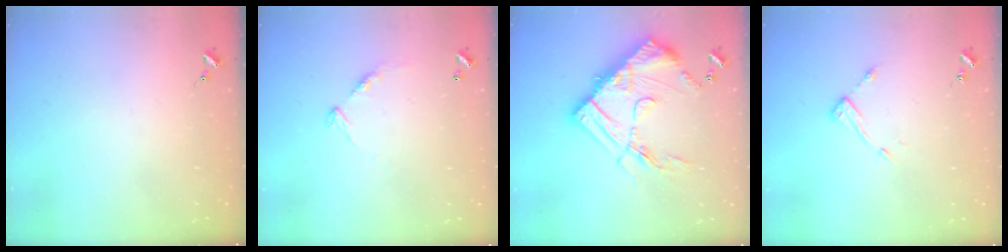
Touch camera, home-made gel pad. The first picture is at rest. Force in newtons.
{"total": 8.8, "press": 8.8, "slide": 0.7}
{"total": 21.5, "press": 21.4, "slide": 1.6}
{"total": 7.9, "press": 7.9, "slide": 0.3}